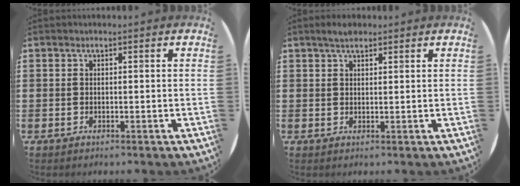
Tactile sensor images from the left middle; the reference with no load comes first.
{"total": 1.9, "force": [1.6, 0.7, 0.8], "torque": [-0.009, 0.002, 0.027]}